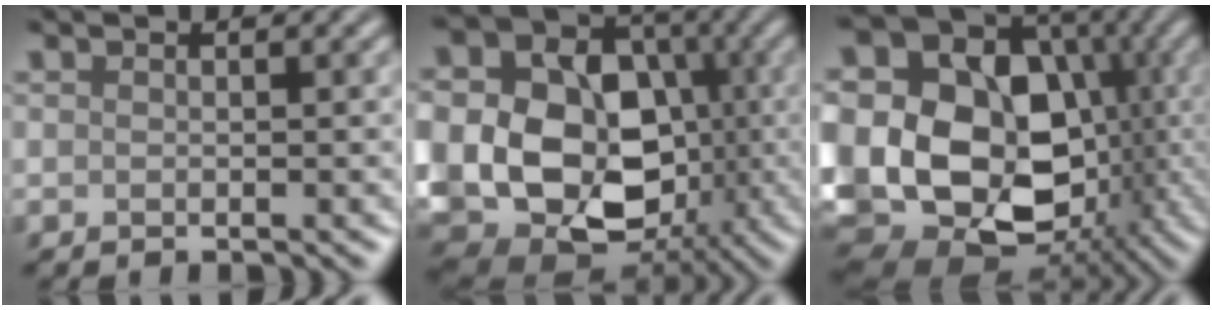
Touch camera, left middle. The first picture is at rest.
{"total": 21.7, "force": [-1.7, 18.6, 11.1], "torque": [-0.216, -0.021, -0.052]}
{"total": 23.3, "force": [-0.7, 19.5, 12.8], "torque": [-0.245, -0.006, -0.041]}